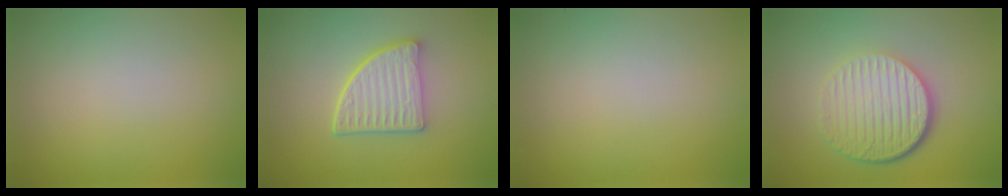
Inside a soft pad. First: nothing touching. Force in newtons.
{"total": 4.8, "press": 3.8, "slide": 2.9}
{"total": 0.0}
{"total": 6.5, "press": 4.4, "slide": 4.8}